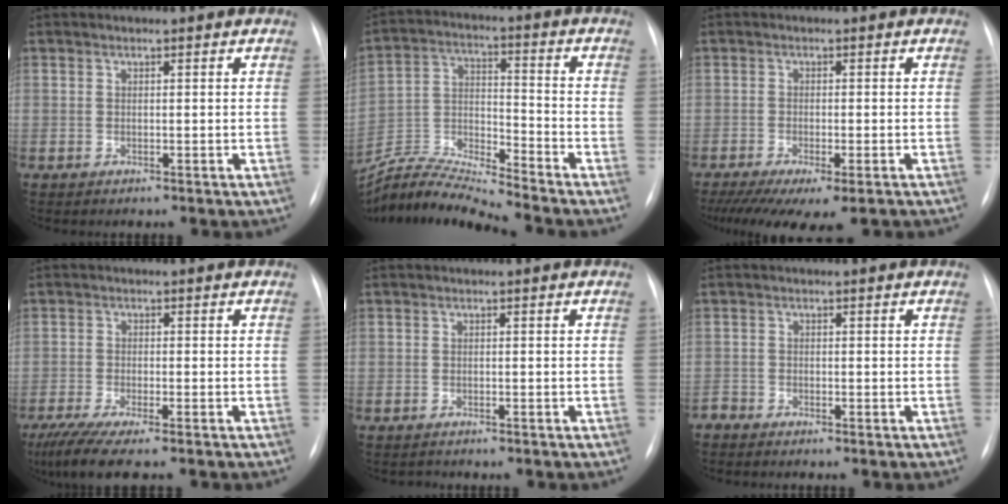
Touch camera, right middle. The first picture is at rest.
{"total": 11.9, "force": [-11.6, -1.8, 2.1], "torque": [-0.041, 0.017, -0.223]}
{"total": 11.0, "force": [-7.7, 3.0, 7.2], "torque": [-0.125, -0.019, -0.117]}
{"total": 7.9, "force": [-6.0, 0.7, 5.1], "torque": [-0.092, -0.022, -0.102]}
{"total": 0.6, "force": [-0.6, 0.2, 0.0], "torque": [-0.006, -0.001, -0.011]}
{"total": 1.1, "force": [-1.1, 0.1, -0.1], "torque": [0.004, -0.002, -0.022]}